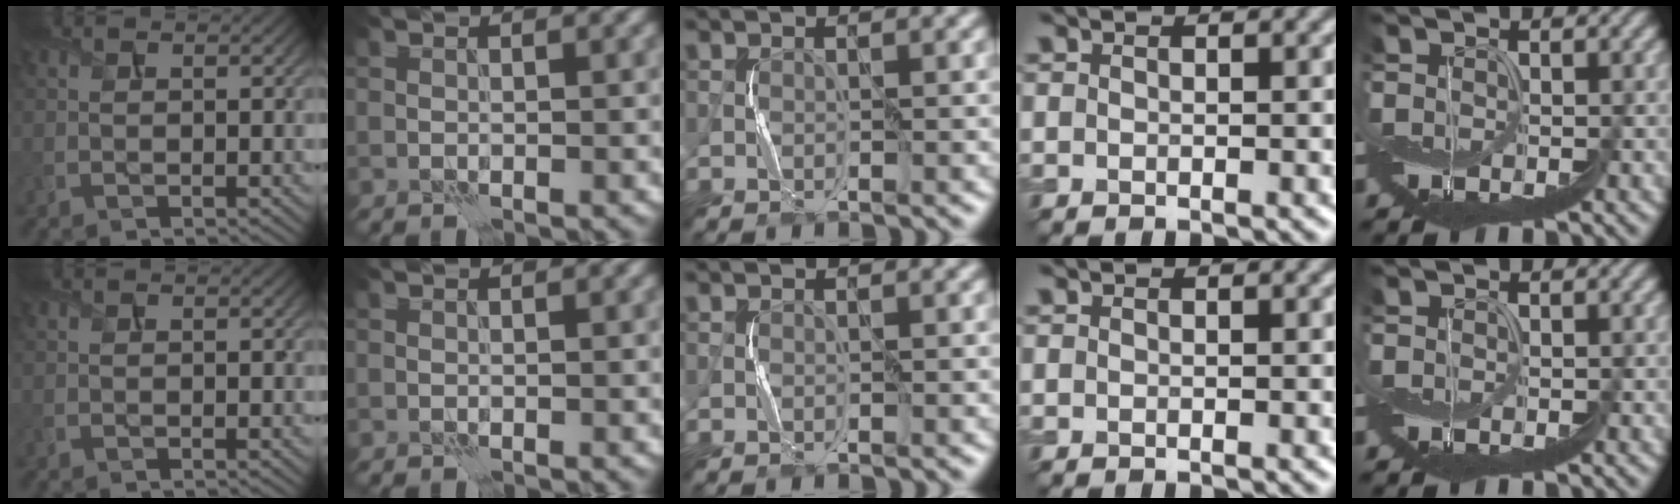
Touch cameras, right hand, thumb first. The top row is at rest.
{}